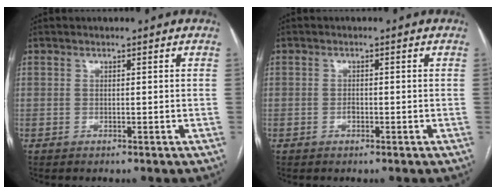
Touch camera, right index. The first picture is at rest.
{"total": 0.9, "force": [-0.5, 0.5, 0.6], "torque": [-0.010, 0.003, -0.008]}